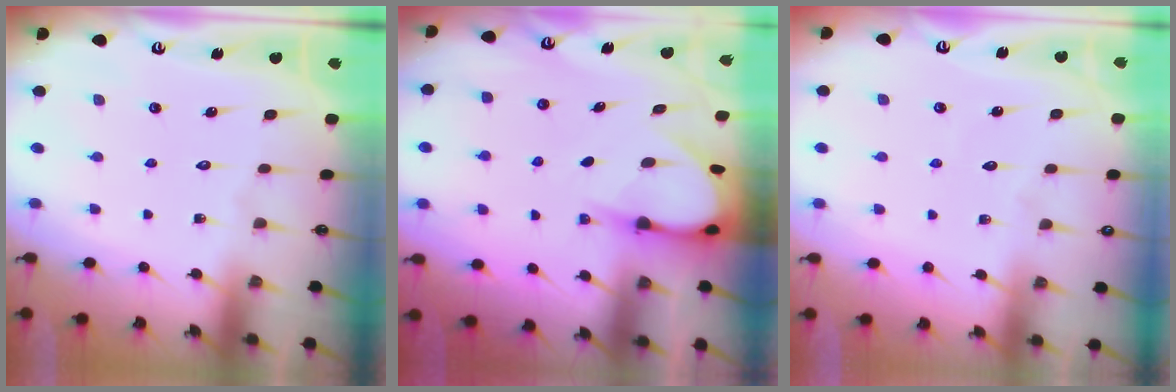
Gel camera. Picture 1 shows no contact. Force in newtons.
{"total": 5.3, "press": 5.3, "slide": 0.7}
{"total": 2.1, "press": 2.1, "slide": 0.3}